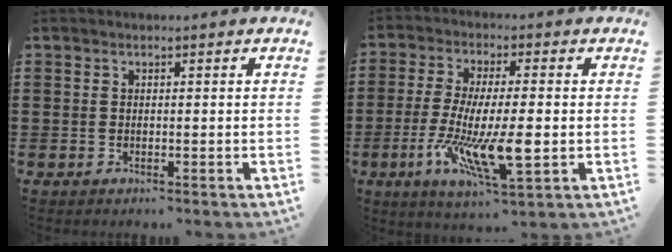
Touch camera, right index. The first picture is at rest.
{"total": 11.6, "force": [-2.8, 3.4, 10.8], "torque": [-0.217, -0.010, -0.050]}